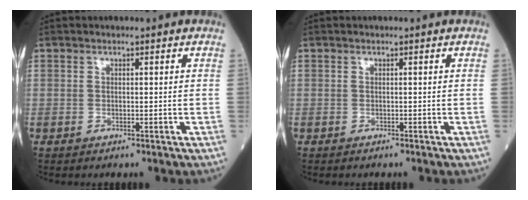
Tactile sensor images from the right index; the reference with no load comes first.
{"total": 0.0}